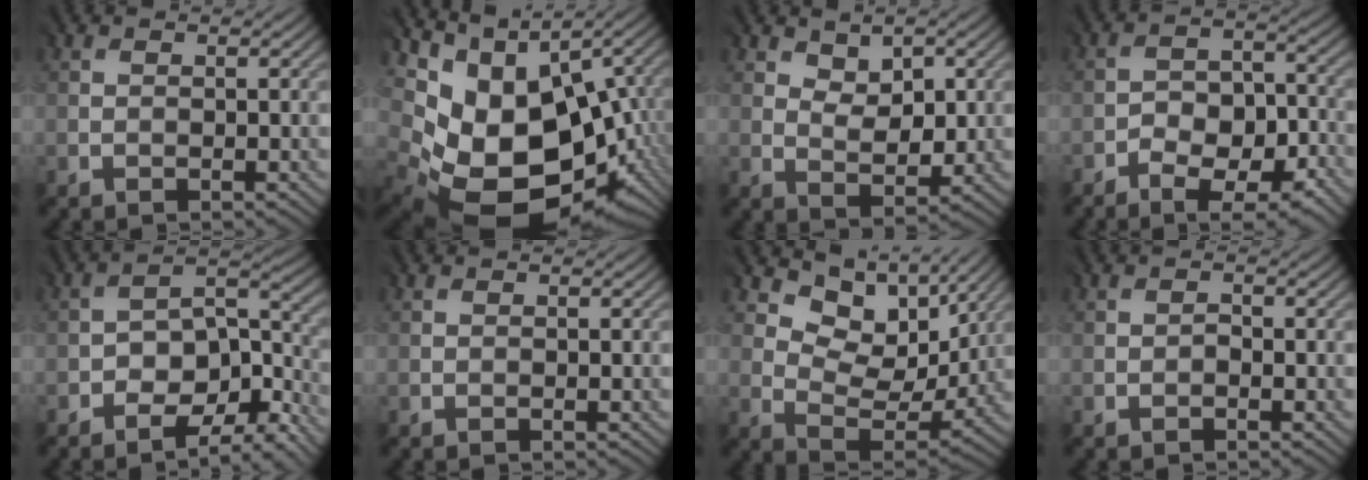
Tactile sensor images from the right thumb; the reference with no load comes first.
{"total": 15.0, "force": [0.1, 10.2, 11.0], "torque": [-0.179, -0.041, 0.061]}
{"total": 4.1, "force": [2.3, 2.6, 2.2], "torque": [-0.037, -0.010, 0.039]}
{"total": 10.3, "force": [-6.4, 5.2, 6.1], "torque": [-0.098, -0.013, -0.097]}
{"total": 10.5, "force": [-7.0, 4.9, 6.1], "torque": [-0.095, -0.011, -0.110]}
{"total": 0.0}
{"total": 8.4, "force": [4.9, 5.2, 4.5], "torque": [-0.089, -0.014, 0.087]}
{"total": 0.6, "force": [-0.6, 0.2, 0.1], "torque": [0.001, 0.002, -0.011]}